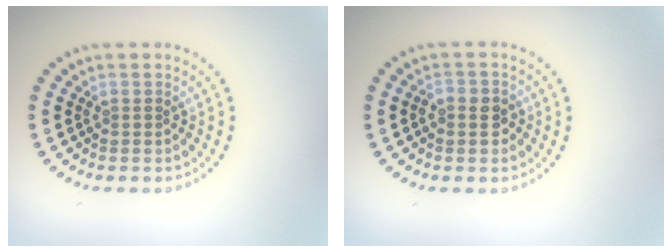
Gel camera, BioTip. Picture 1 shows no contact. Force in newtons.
{"total": 2.0, "press": 1.9, "slide": 0.5}